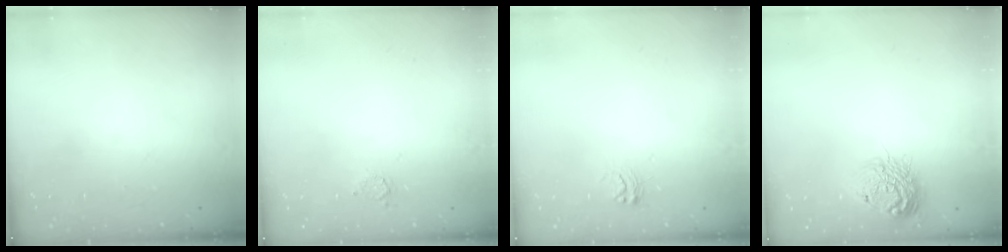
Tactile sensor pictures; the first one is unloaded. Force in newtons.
{"total": 2.2, "press": 2.2, "slide": 0.2}
{"total": 2.6, "press": 2.6, "slide": 0.2}
{"total": 12.8, "press": 12.8, "slide": 0.7}